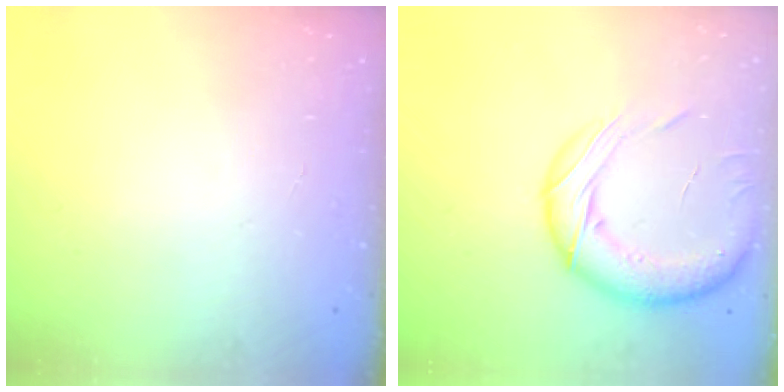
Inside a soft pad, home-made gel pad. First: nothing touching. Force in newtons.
{"total": 17.5, "press": 17.1, "slide": 3.9}